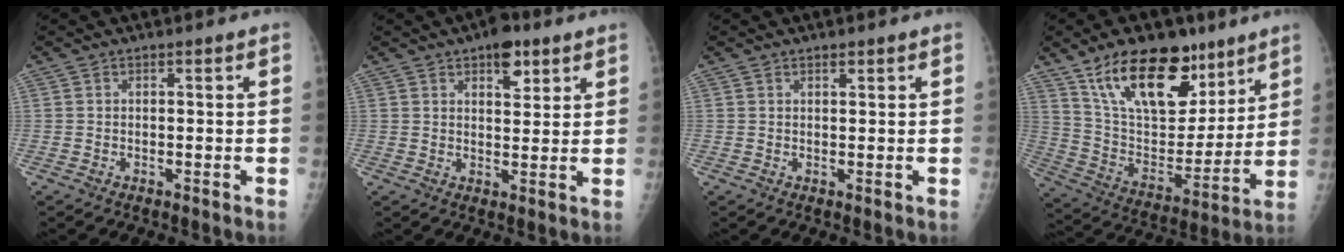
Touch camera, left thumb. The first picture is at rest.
{"total": 6.0, "force": [3.6, 3.0, 3.9], "torque": [-0.033, -0.016, 0.048]}
{"total": 0.9, "force": [0.7, 0.3, 0.4], "torque": [-0.005, -0.004, 0.011]}
{"total": 22.6, "force": [14.1, 11.7, 13.3], "torque": [-0.176, -0.058, 0.251]}